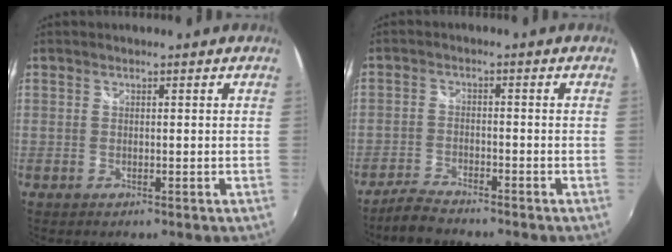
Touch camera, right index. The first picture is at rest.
{"total": 4.9, "force": [-4.5, 1.1, 1.7], "torque": [-0.055, -0.009, -0.088]}